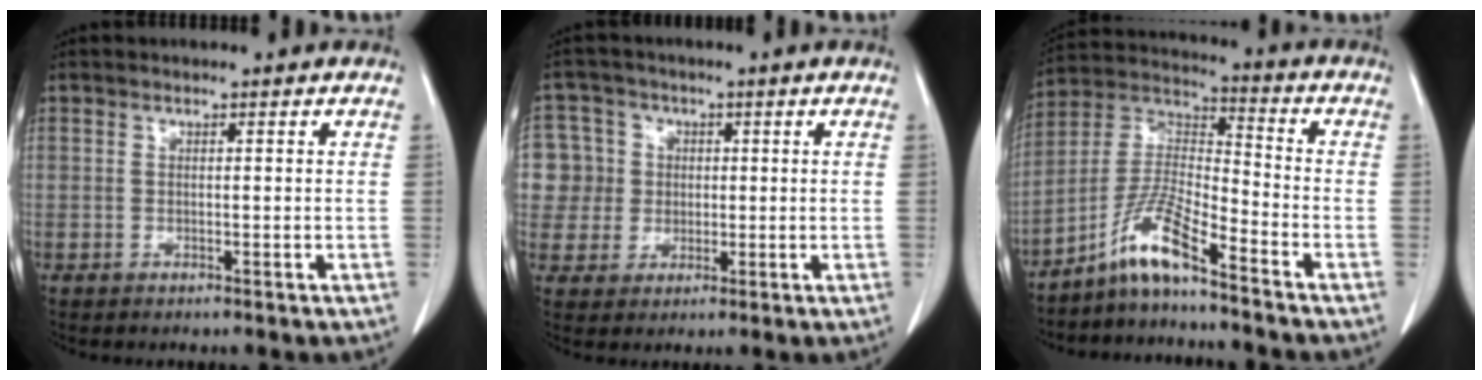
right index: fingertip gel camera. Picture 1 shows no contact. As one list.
[{"total": 8.6, "force": [1.0, 8.5, 0.8], "torque": [-0.026, 0.036, 0.032]}, {"total": 9.0, "force": [-6.7, 0.5, 6.0], "torque": [-0.132, 0.005, -0.133]}]